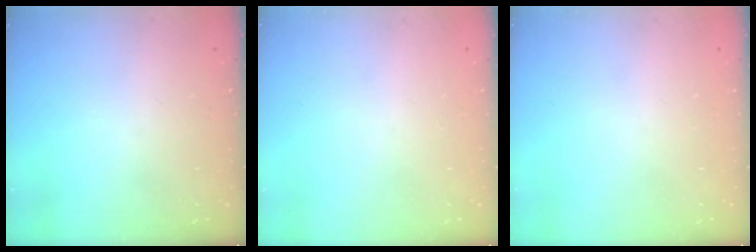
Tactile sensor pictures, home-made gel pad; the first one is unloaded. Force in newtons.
{"total": 0.0}
{"total": 0.0}